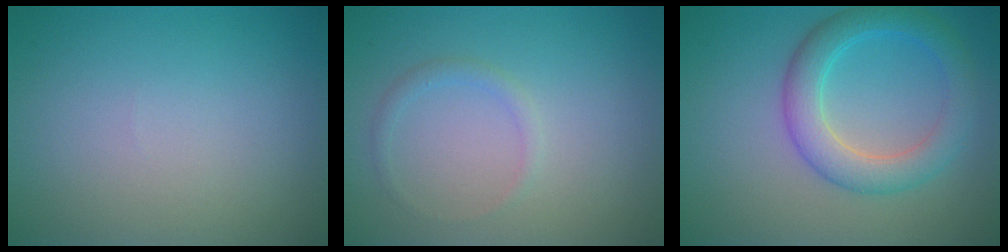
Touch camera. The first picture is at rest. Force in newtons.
{"total": 1.1, "press": 1.1, "slide": 0.1}
{"total": 4.6, "press": 4.6, "slide": 0.2}